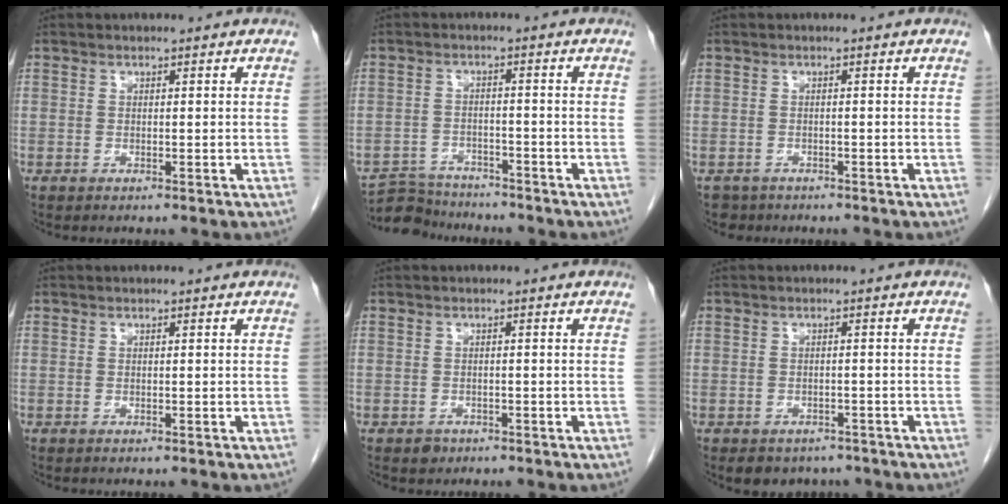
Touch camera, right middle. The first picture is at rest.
{"total": 6.2, "force": [-6.0, 1.7, -0.1], "torque": [0.003, 0.000, -0.103]}
{"total": 2.3, "force": [-1.8, 1.4, -0.2], "torque": [-0.003, 0.002, -0.030]}
{"total": 0.0}
{"total": 1.3, "force": [-0.8, 1.0, 0.2], "torque": [-0.003, 0.002, -0.011]}
{"total": 5.0, "force": [-4.0, 2.9, 0.9], "torque": [-0.003, 0.008, -0.049]}